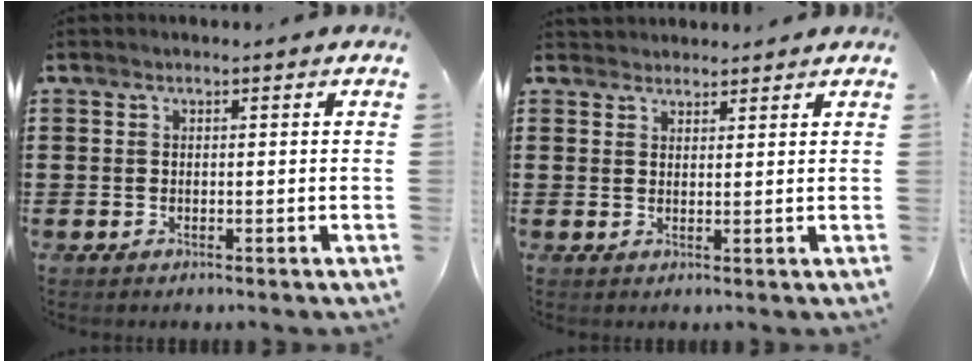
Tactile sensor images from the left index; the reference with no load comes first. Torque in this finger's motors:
{"motor_torque": [0.90, -0.85, 0.39, 0.09]}